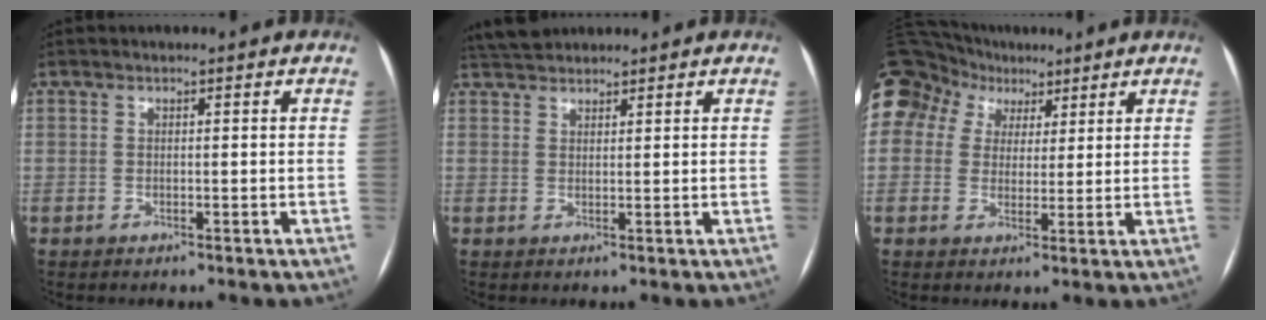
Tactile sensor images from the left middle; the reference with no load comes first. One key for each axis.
{"total": 4.1, "fx": 3.9, "fy": 1.0, "fz": 0.9, "tx": -0.021, "ty": 0.028, "tz": 0.073}
{"total": 19.3, "fx": 9.8, "fy": 15.1, "fz": 6.8, "tx": -0.226, "ty": 0.089, "tz": 0.189}